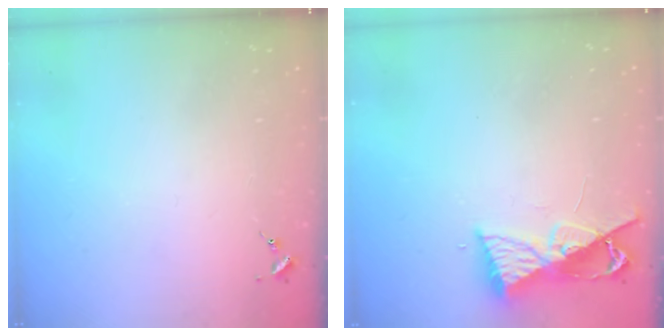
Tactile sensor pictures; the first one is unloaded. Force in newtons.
{"total": 8.4, "press": 8.3, "slide": 0.7}